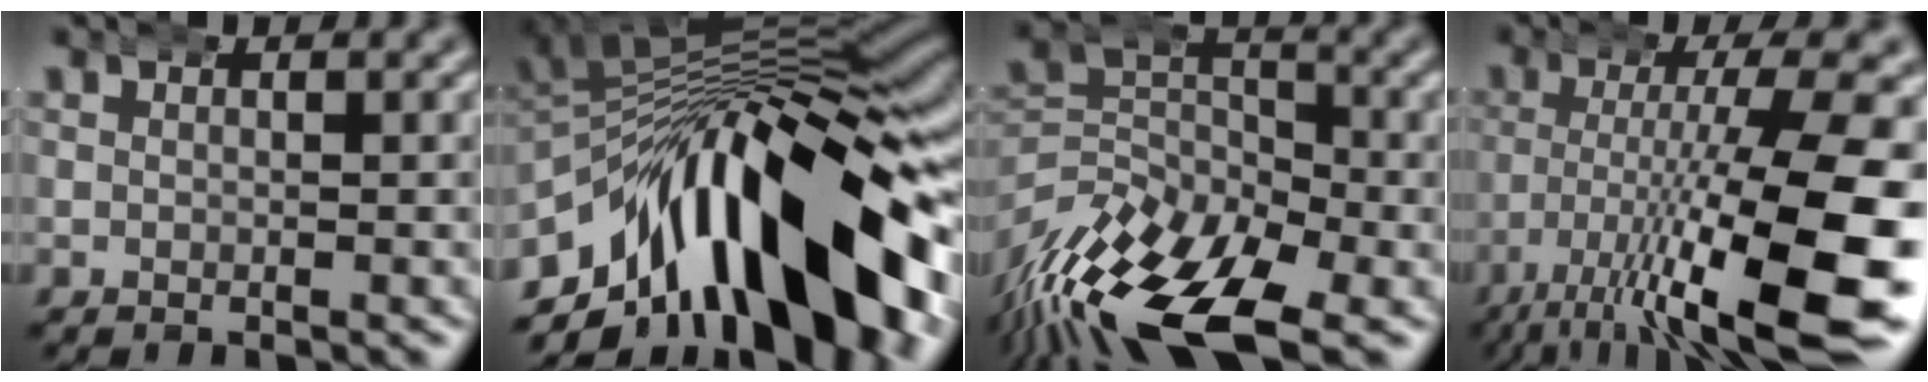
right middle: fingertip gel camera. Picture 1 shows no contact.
{"total": 23.7, "force": [-4.1, 14.1, 18.6], "torque": [-0.253, 0.012, -0.066]}
{"total": 9.7, "force": [-2.3, 6.4, 6.8], "torque": [-0.124, -0.038, -0.034]}
{"total": 12.6, "force": [-2.8, 4.1, 11.5], "torque": [-0.154, -0.023, -0.024]}